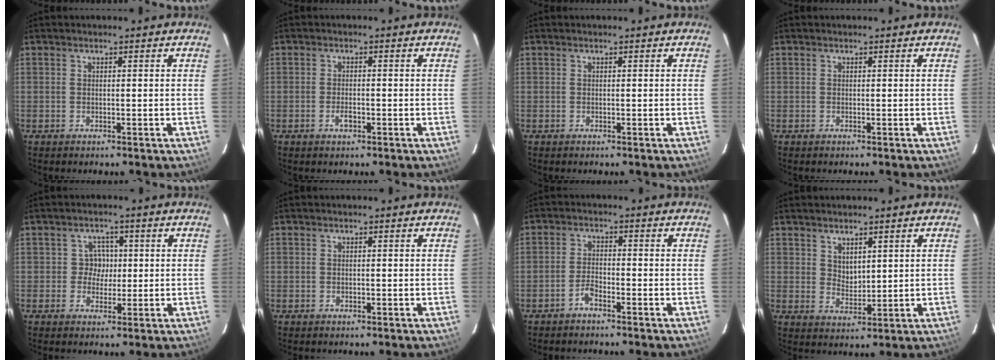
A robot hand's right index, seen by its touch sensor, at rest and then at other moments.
{"total": 2.1, "force": [-1.0, 1.1, 1.5], "torque": [-0.030, 0.001, -0.019]}
{"total": 0.0}
{"total": 0.0}
{"total": 3.1, "force": [-0.1, 3.1, 0.2], "torque": [0.004, 0.016, -0.004]}
{"total": 0.0}
{"total": 2.7, "force": [-2.1, 0.8, 1.4], "torque": [-0.039, 0.007, -0.044]}
{"total": 3.5, "force": [2.4, 1.8, 1.9], "torque": [-0.026, -0.003, 0.045]}